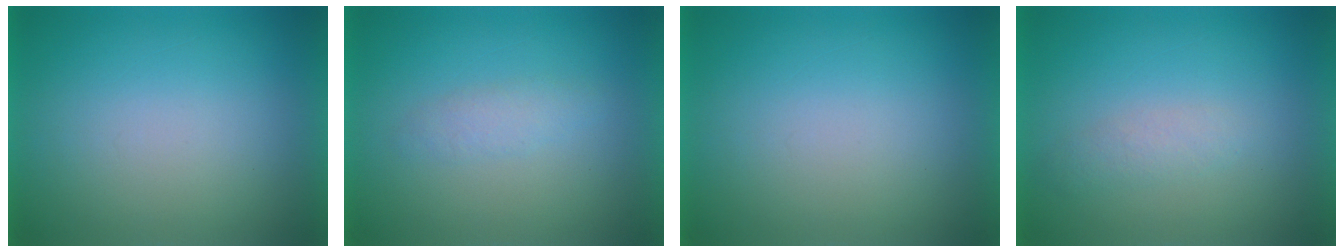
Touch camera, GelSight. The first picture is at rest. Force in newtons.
{"total": 1.9}
{"total": 0.0}
{"total": 1.9}